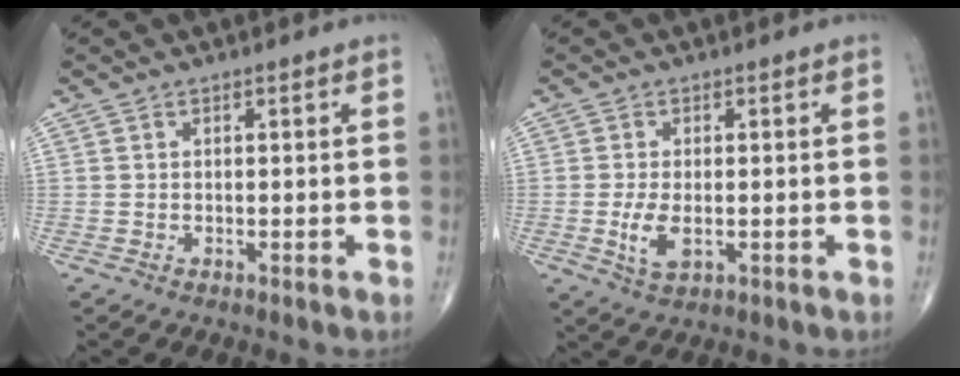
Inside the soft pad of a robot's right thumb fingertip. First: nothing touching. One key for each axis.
{"total": 4.4, "fx": -0.7, "fy": 2.2, "fz": 3.8, "tx": -0.076, "ty": -0.009, "tz": -0.010}